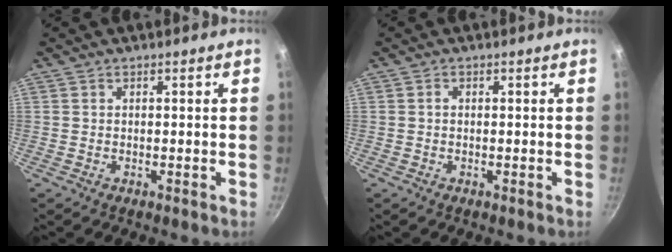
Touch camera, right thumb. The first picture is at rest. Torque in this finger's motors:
{"motor_torque": [0.08, 0.05, 0.34, -0.17, -0.01]}